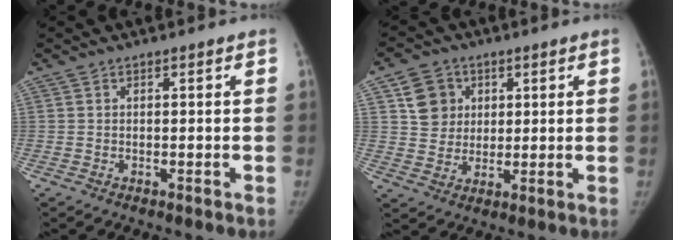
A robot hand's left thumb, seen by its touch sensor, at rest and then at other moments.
{"total": 8.1, "force": [3.1, 7.0, 2.6], "torque": [-0.016, -0.010, 0.057]}